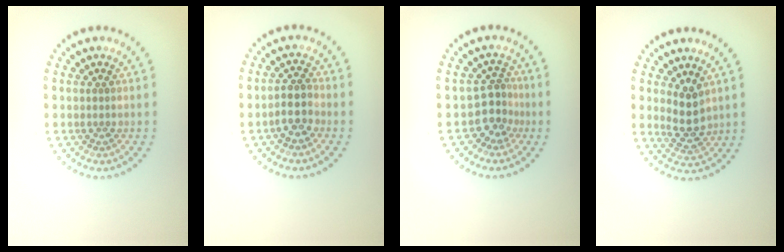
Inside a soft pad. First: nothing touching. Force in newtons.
{"total": 2.3, "press": 2.1, "slide": 1.0}
{"total": 2.8, "press": 1.9, "slide": 2.0}
{"total": 3.0, "press": 2.8, "slide": 1.1}